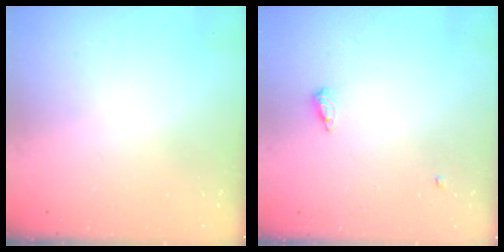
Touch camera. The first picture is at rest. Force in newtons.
{"total": 5.5, "press": 5.4, "slide": 1.0}